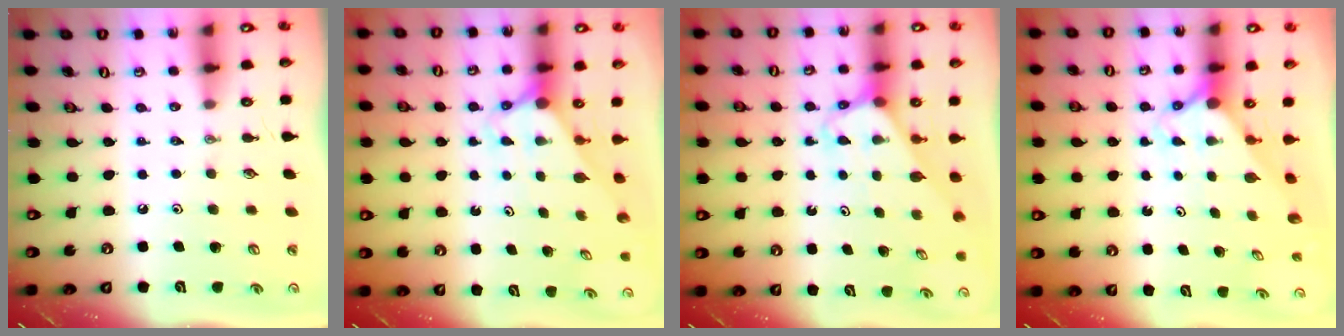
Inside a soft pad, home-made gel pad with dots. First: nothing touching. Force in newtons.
{"total": 2.8, "press": 2.8, "slide": 0.0}
{"total": 3.1, "press": 3.0, "slide": 0.3}
{"total": 2.2, "press": 2.2, "slide": 0.2}